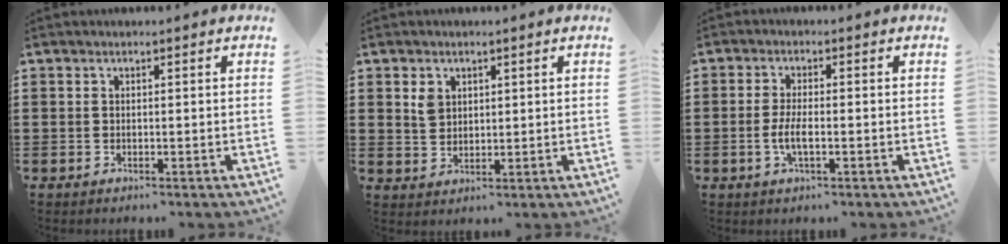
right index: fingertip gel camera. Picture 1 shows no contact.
{"total": 2.9, "force": [1.4, 2.1, 1.3], "torque": [-0.034, 0.007, 0.026]}
{"total": 3.5, "force": [-0.9, 0.9, 3.3], "torque": [-0.072, -0.004, -0.022]}